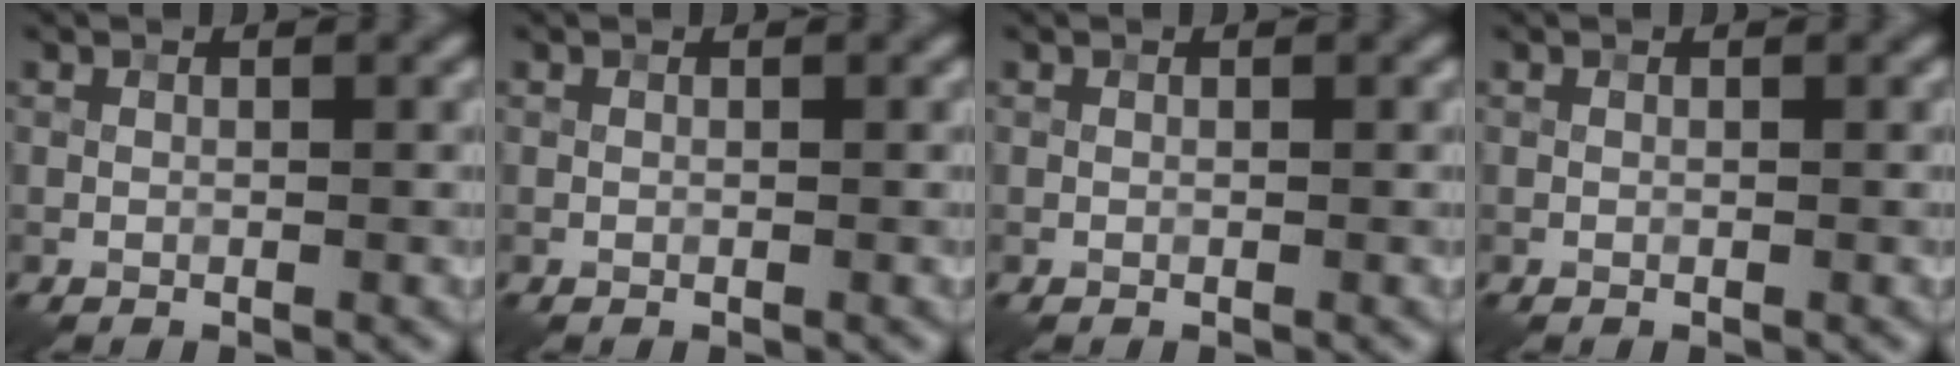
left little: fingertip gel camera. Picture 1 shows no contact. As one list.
[{"total": 0.0}, {"total": 0.0}, {"total": 0.0}]